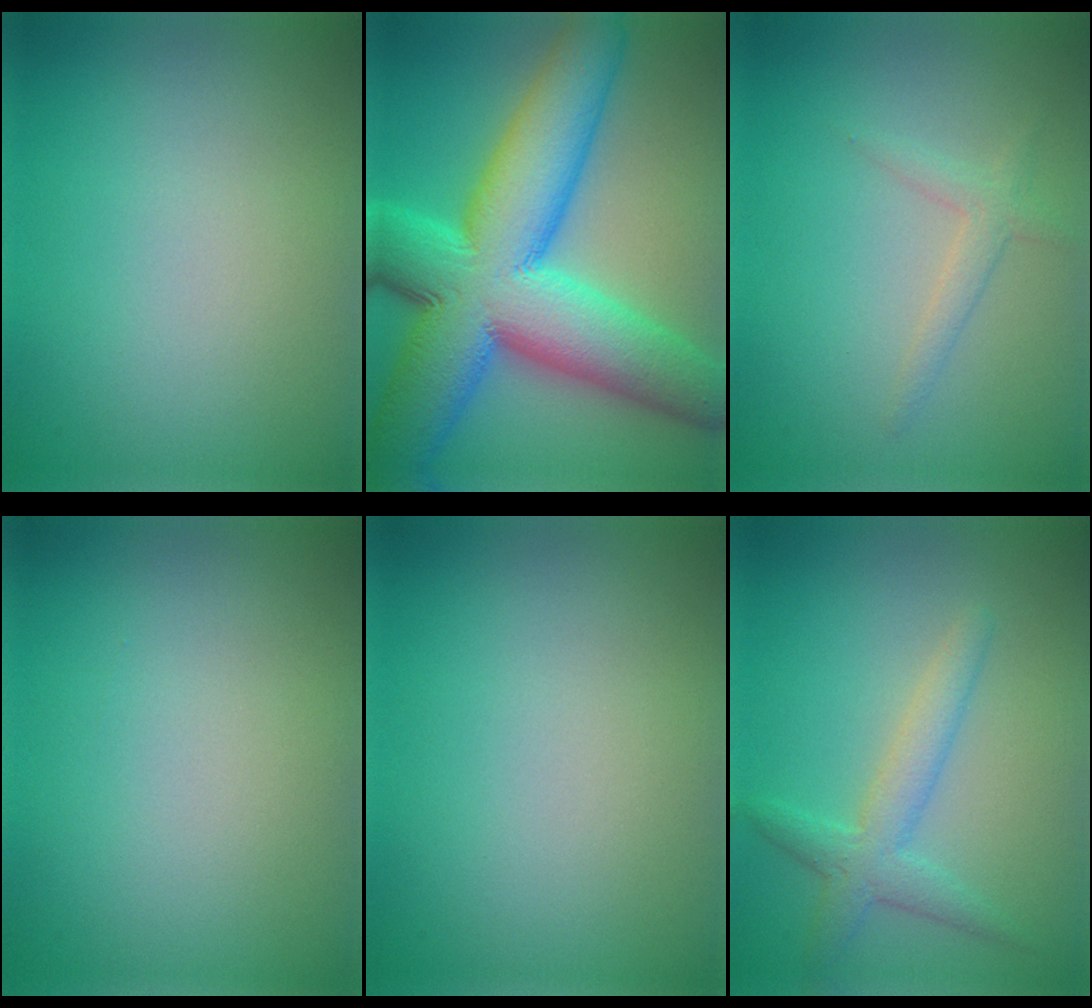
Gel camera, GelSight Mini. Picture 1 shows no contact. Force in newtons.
{"total": 16.0, "press": 16.0, "slide": 0.4}
{"total": 1.6, "press": 1.6, "slide": 0.1}
{"total": 0.0}
{"total": 0.0}
{"total": 3.1, "press": 3.1, "slide": 0.2}